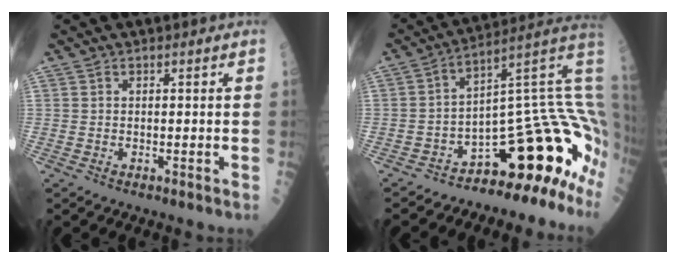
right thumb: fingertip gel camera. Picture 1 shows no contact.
{"total": 13.3, "force": [-5.5, 4.1, 11.4], "torque": [-0.085, 0.127, -0.077]}